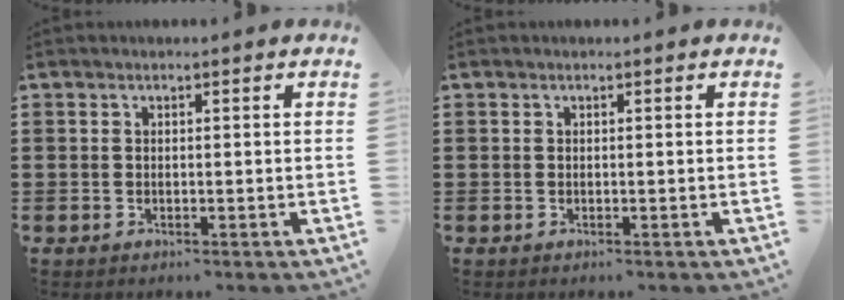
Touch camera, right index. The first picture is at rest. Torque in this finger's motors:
{"motor_torque": [-0.03, 0.25, 0.00, -0.01]}